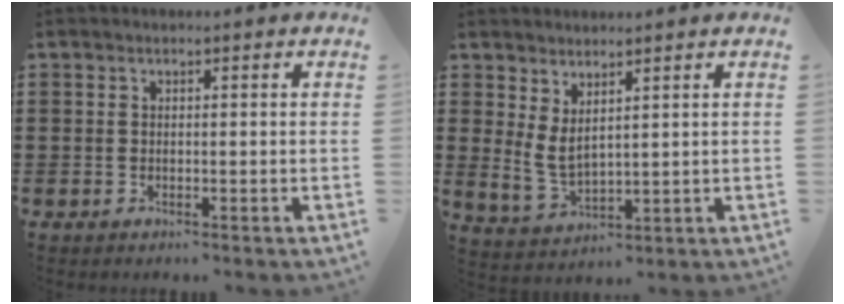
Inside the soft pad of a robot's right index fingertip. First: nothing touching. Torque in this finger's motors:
{"motor_torque": [1.42, 0.72, 0.37, 0.09]}